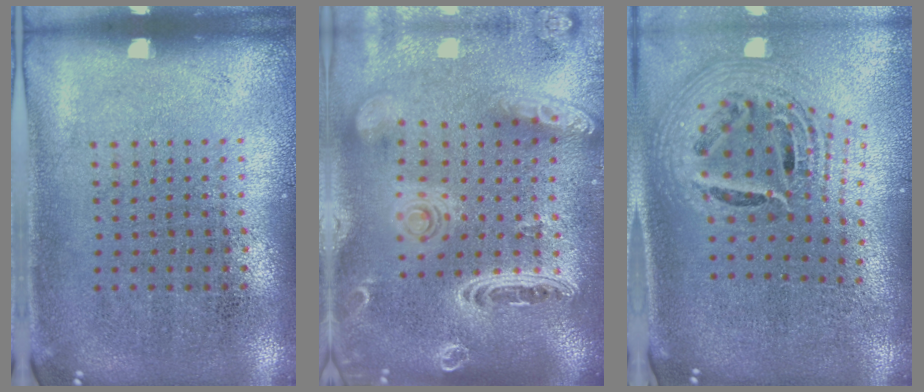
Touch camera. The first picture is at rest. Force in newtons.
{"total": 3.7, "press": 2.9, "slide": 2.2}
{"total": 2.3, "press": 1.7, "slide": 1.7}